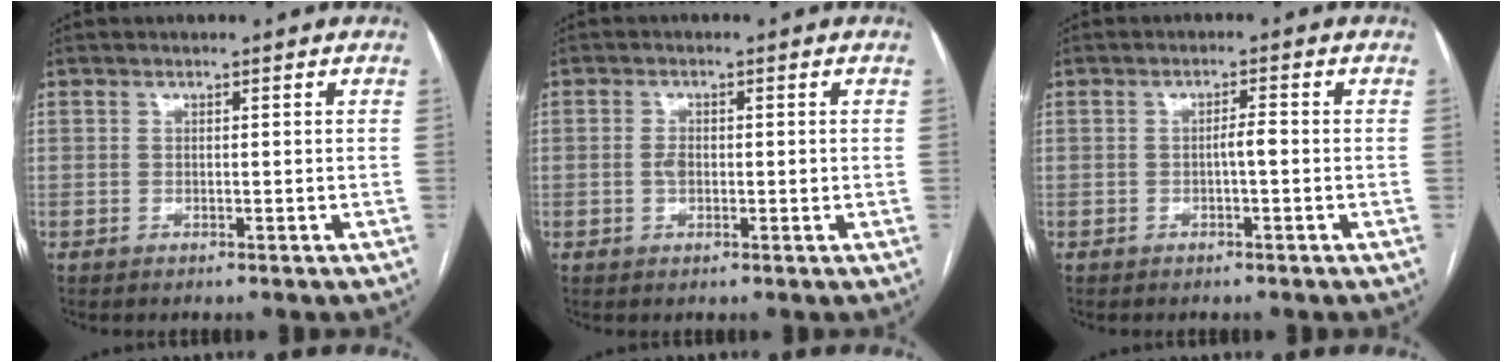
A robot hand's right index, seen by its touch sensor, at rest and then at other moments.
{"total": 2.2, "force": [-0.1, 1.2, 1.8], "torque": [-0.036, 0.002, -0.003]}
{"total": 1.8, "force": [-0.4, 0.2, 1.8], "torque": [-0.028, 0.003, -0.009]}